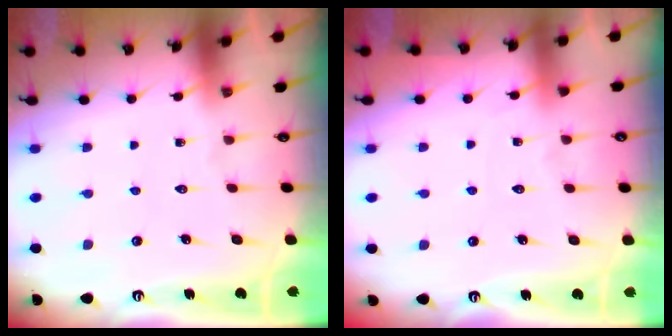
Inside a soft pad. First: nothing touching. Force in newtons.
{"total": 3.0, "press": 2.9, "slide": 0.4}